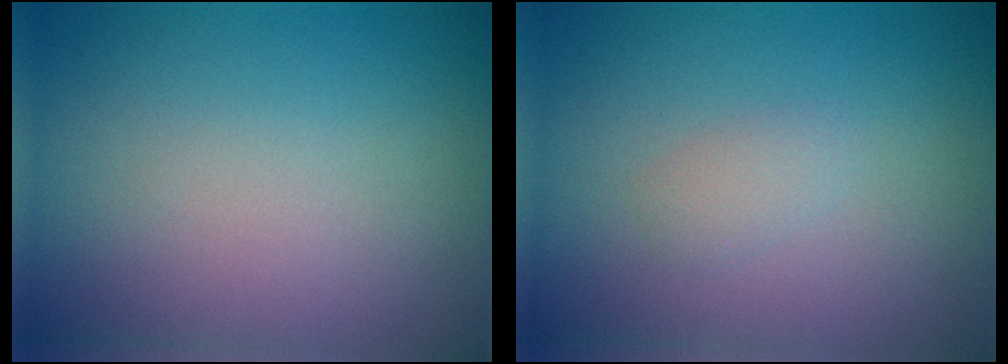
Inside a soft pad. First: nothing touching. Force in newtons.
{"total": 1.1, "press": 1.1, "slide": 0.1}